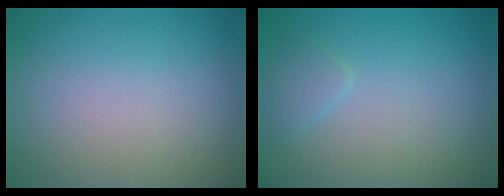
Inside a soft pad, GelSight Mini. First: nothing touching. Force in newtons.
{"total": 1.2, "press": 1.2, "slide": 0.1}